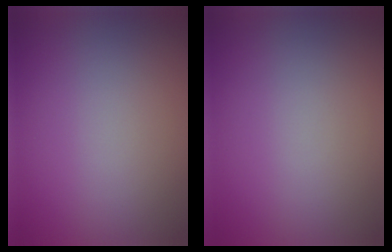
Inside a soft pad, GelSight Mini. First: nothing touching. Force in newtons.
{"total": 0.0}